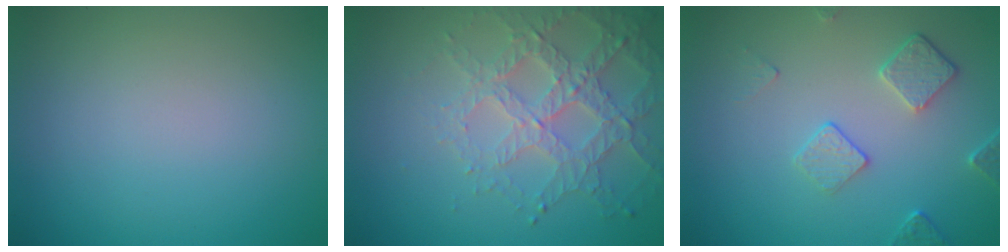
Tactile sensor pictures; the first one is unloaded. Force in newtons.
{"total": 4.1, "press": 3.8, "slide": 1.6}
{"total": 2.7, "press": 2.0, "slide": 1.7}